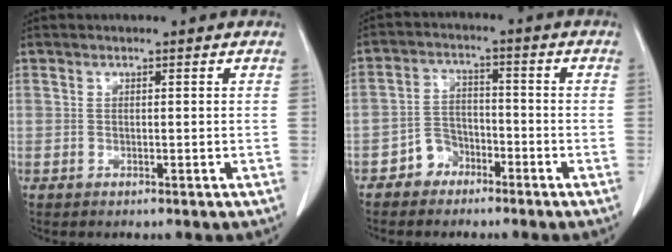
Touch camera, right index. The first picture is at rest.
{"total": 4.5, "force": [-2.9, 3.3, 1.0], "torque": [-0.013, 0.015, -0.055]}